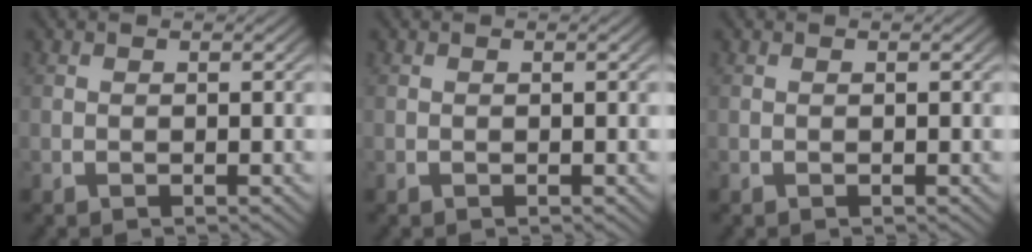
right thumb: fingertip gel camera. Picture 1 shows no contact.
{"total": 0.0}
{"total": 0.0}